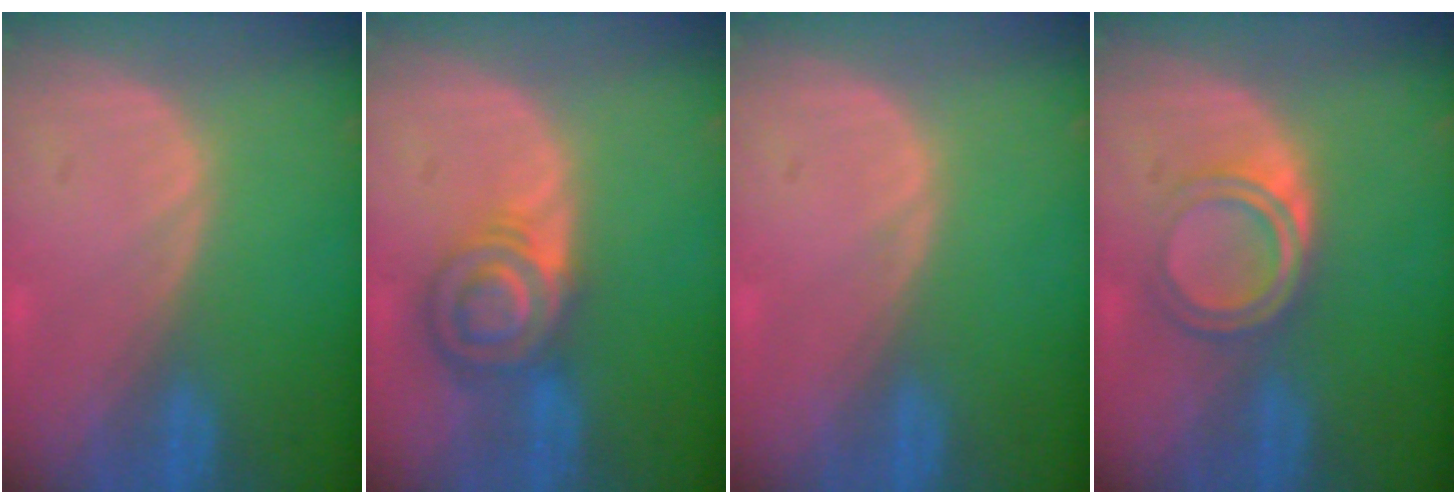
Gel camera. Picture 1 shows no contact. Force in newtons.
{"total": 6.4, "press": 6.2, "slide": 1.6}
{"total": 0.5, "press": 0.1, "slide": 0.5}
{"total": 4.4, "press": 4.4, "slide": 0.2}